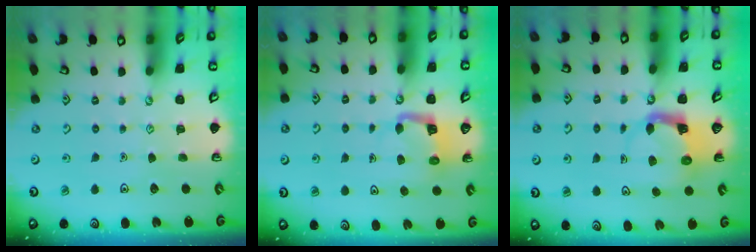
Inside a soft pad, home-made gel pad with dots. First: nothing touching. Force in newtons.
{"total": 4.5, "press": 4.5, "slide": 0.1}
{"total": 4.0, "press": 3.9, "slide": 0.6}